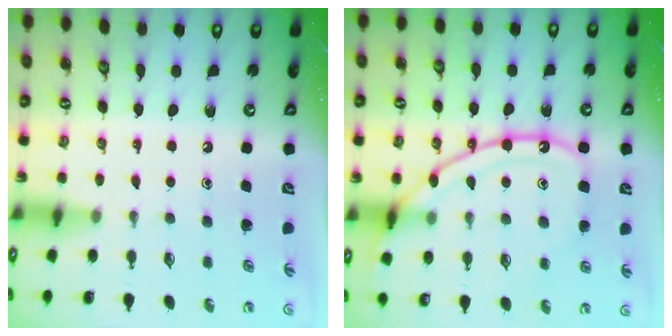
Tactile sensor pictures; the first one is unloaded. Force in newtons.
{"total": 15.4, "press": 15.4, "slide": 1.2}